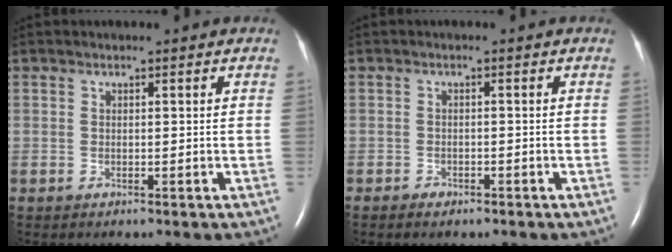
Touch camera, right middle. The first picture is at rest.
{"total": 1.4, "force": [-1.0, 0.7, 0.6], "torque": [-0.017, 0.000, -0.013]}